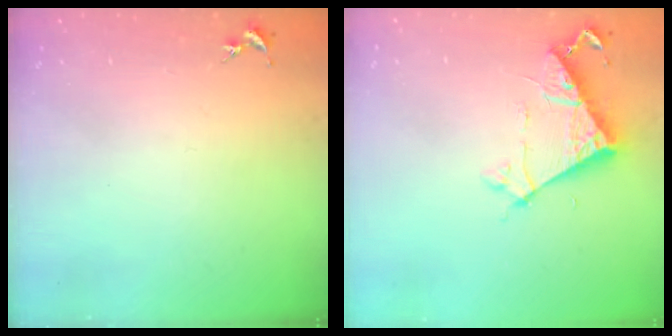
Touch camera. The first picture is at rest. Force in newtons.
{"total": 6.4, "press": 6.4, "slide": 0.6}